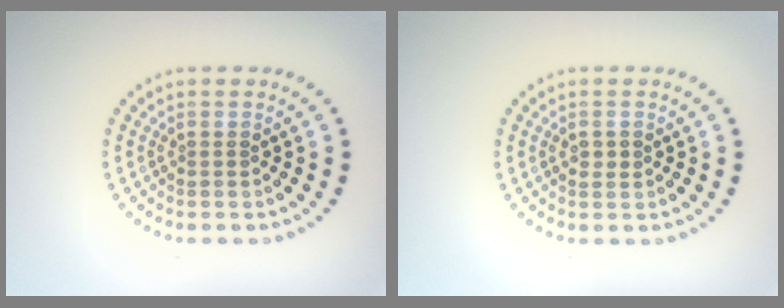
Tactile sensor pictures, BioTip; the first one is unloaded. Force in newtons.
{"total": 1.1, "press": 1.1, "slide": 0.1}